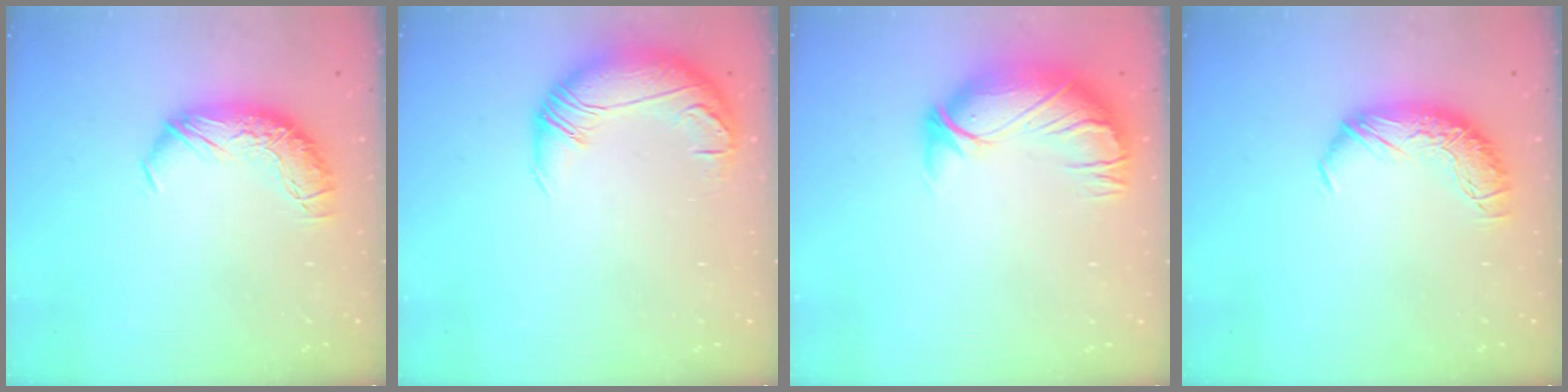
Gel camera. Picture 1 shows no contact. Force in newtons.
{"total": 3.3, "press": 0.6, "slide": 3.3}
{"total": 2.9, "press": 0.4, "slide": 2.9}
{"total": 0.0}